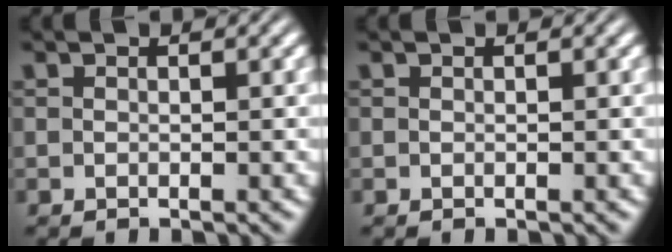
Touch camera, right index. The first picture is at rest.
{"total": 0.0}